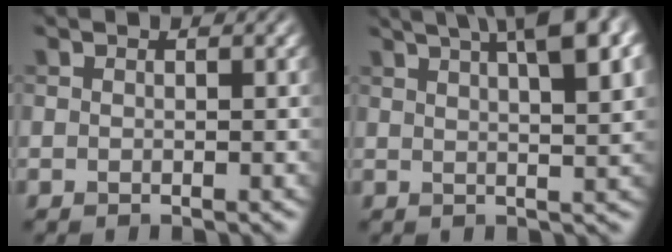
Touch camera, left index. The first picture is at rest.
{"total": 10.5, "force": [5.4, 3.5, 8.3], "torque": [-0.084, 0.039, 0.056]}